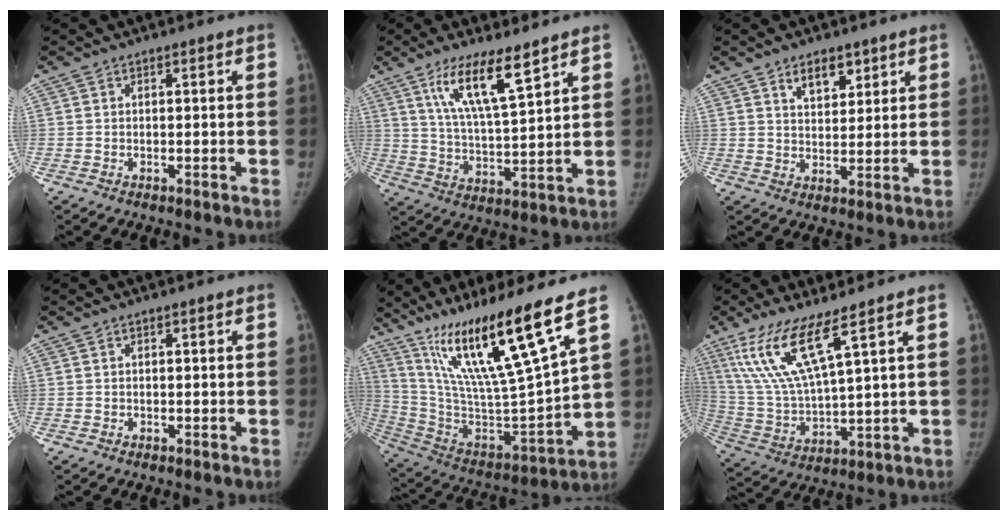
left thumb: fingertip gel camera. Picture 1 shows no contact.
{"total": 11.8, "force": [7.2, 2.4, 9.0], "torque": [-0.156, -0.038, 0.140]}
{"total": 5.8, "force": [3.6, 3.1, 3.2], "torque": [-0.026, -0.024, 0.060]}
{"total": 0.0}
{"total": 24.3, "force": [15.0, 1.6, 19.1], "torque": [-0.313, -0.070, 0.276]}
{"total": 13.3, "force": [7.7, 2.1, 10.6], "torque": [-0.234, -0.039, 0.166]}